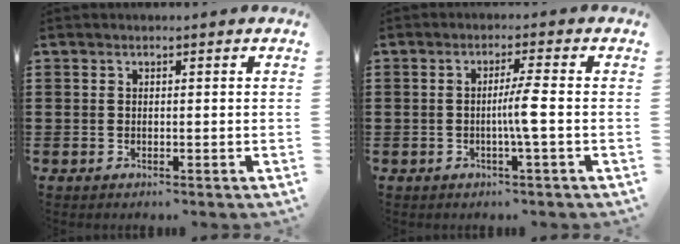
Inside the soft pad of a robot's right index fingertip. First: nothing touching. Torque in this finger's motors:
{"motor_torque": [1.43, 0.04, 0.19, 0.12]}